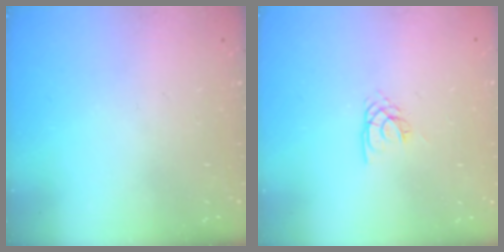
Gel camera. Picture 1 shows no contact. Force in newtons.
{"total": 2.1, "press": 2.1, "slide": 0.4}